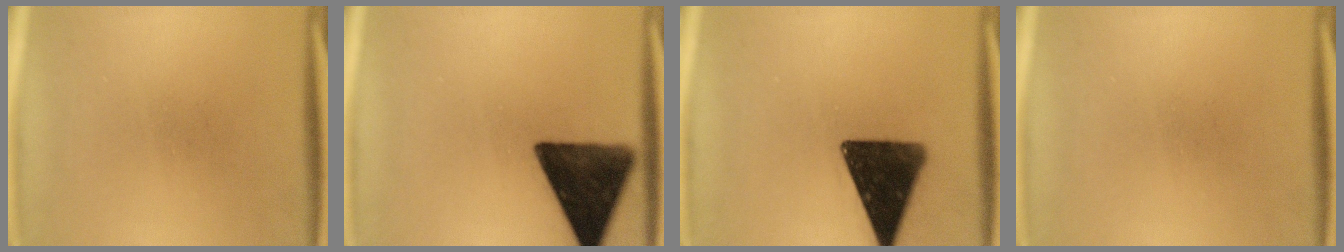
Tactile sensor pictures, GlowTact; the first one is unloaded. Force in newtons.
{"total": 15.0}
{"total": 15.1}
{"total": 0.0}